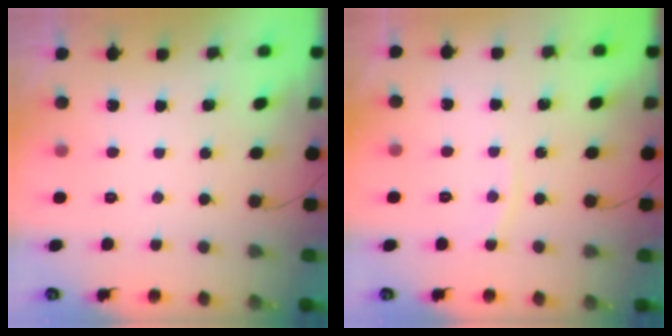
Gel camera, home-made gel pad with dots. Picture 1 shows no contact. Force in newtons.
{"total": 2.9, "press": 2.8, "slide": 0.4}